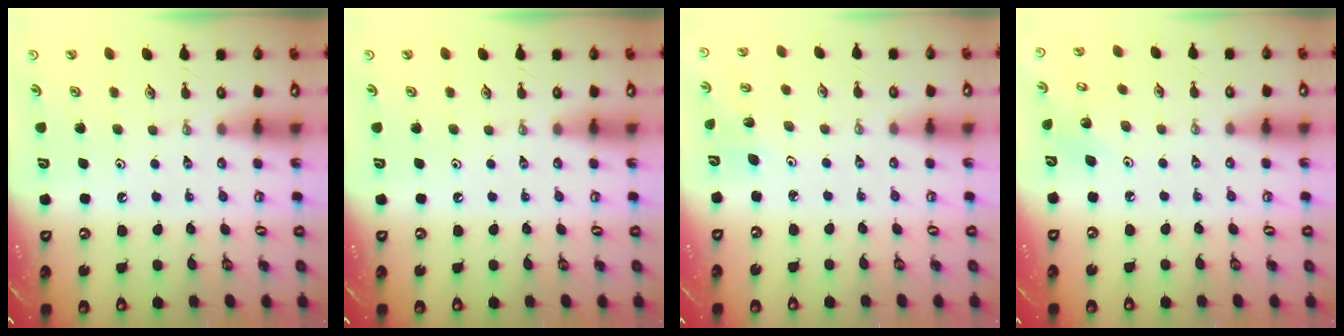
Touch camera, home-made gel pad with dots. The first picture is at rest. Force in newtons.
{"total": 0.0}
{"total": 2.6, "press": 2.5, "slide": 0.9}
{"total": 4.9, "press": 4.8, "slide": 0.3}